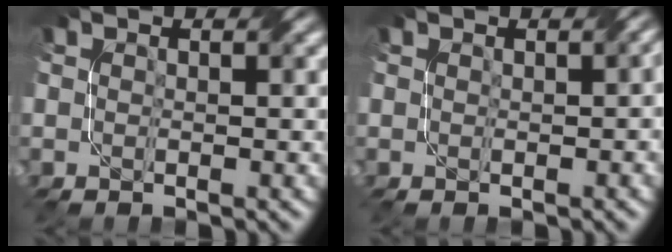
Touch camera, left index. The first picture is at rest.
{"total": 0.9, "force": [-0.6, 0.1, 0.8], "torque": [-0.005, 0.005, -0.008]}